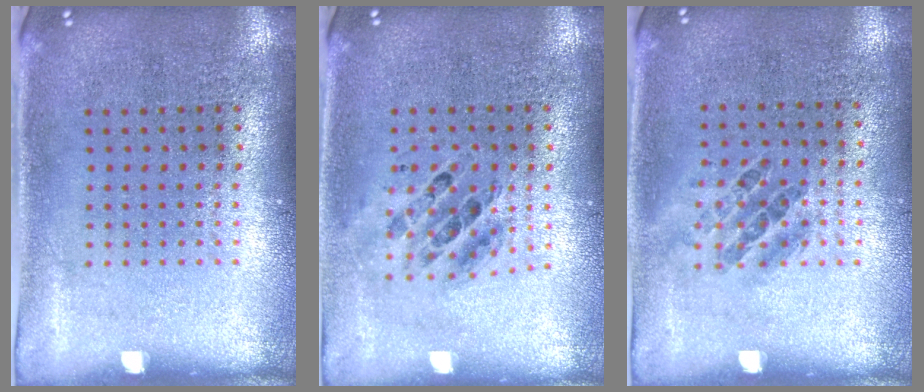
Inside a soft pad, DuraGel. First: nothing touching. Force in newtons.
{"total": 0.8, "press": 0.8, "slide": 0.1}
{"total": 0.9, "press": 0.8, "slide": 0.5}